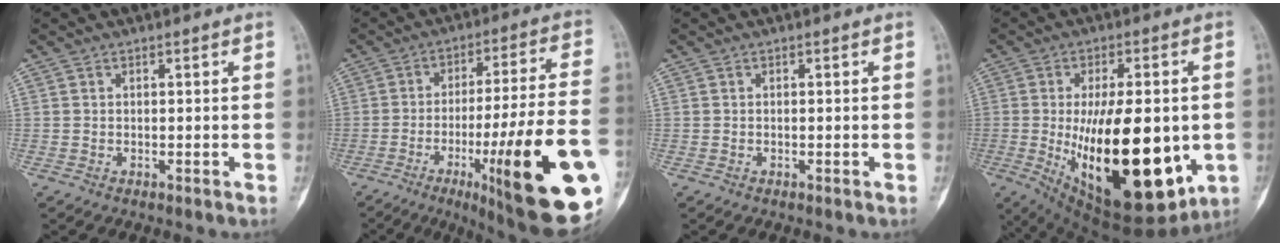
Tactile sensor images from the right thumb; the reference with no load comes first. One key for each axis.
{"total": 26.8, "fx": -9.3, "fy": 4.0, "fz": 24.8, "tx": -0.317, "ty": 0.016, "tz": -0.128}
{"total": 0.0}
{"total": 27.1, "fx": -4.1, "fy": 11.7, "fz": 24.1, "tx": -0.356, "ty": -0.029, "tz": -0.035}